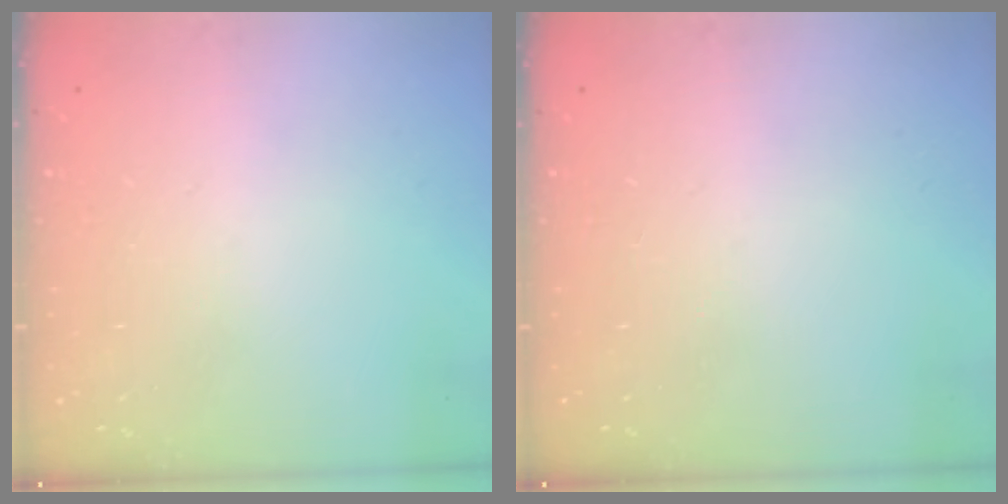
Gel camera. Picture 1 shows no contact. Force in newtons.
{"total": 0.0}